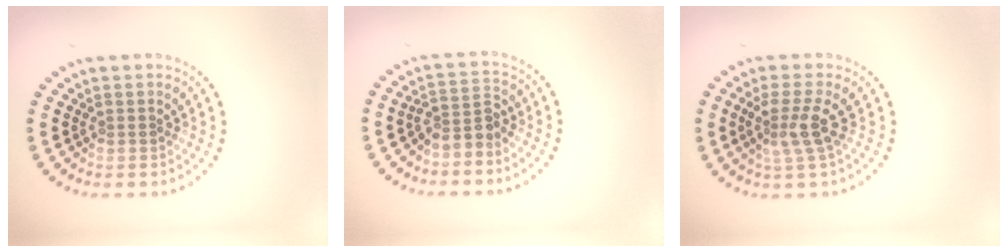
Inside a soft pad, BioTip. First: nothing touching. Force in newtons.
{"total": 2.4, "press": 1.9, "slide": 1.6}
{"total": 2.8, "press": 2.2, "slide": 1.8}